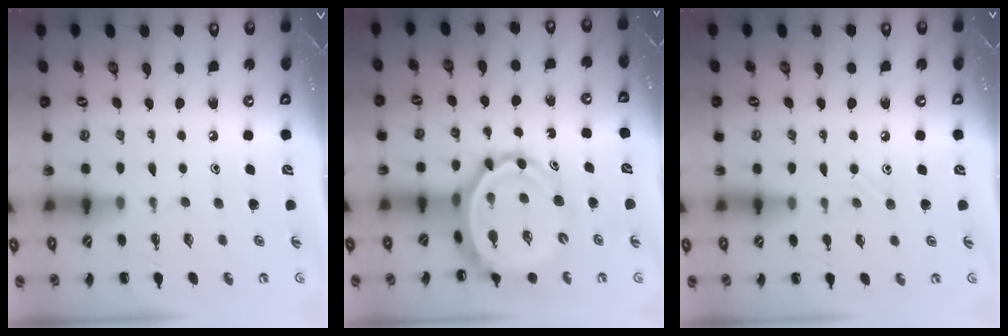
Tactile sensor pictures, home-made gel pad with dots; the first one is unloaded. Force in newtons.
{"total": 10.1, "press": 9.6, "slide": 3.2}
{"total": 5.9, "press": 5.5, "slide": 2.1}